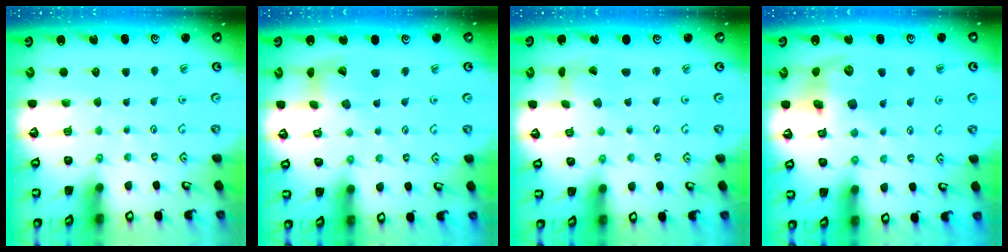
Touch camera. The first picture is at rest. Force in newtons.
{"total": 11.0, "press": 10.9, "slide": 1.5}
{"total": 1.0, "press": 1.0, "slide": 0.1}
{"total": 11.7, "press": 11.5, "slide": 2.0}